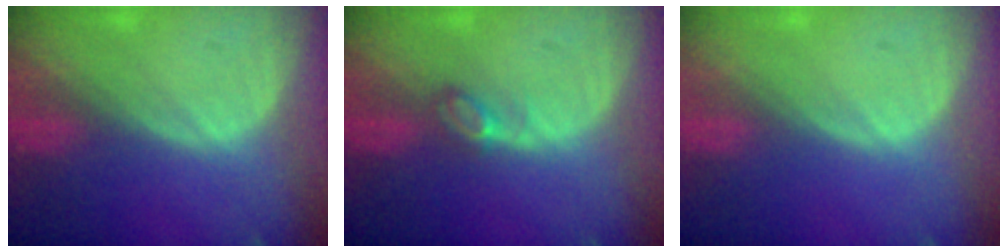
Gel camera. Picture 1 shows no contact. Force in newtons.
{"total": 2.2, "press": 2.2, "slide": 0.3}
{"total": 0.0}